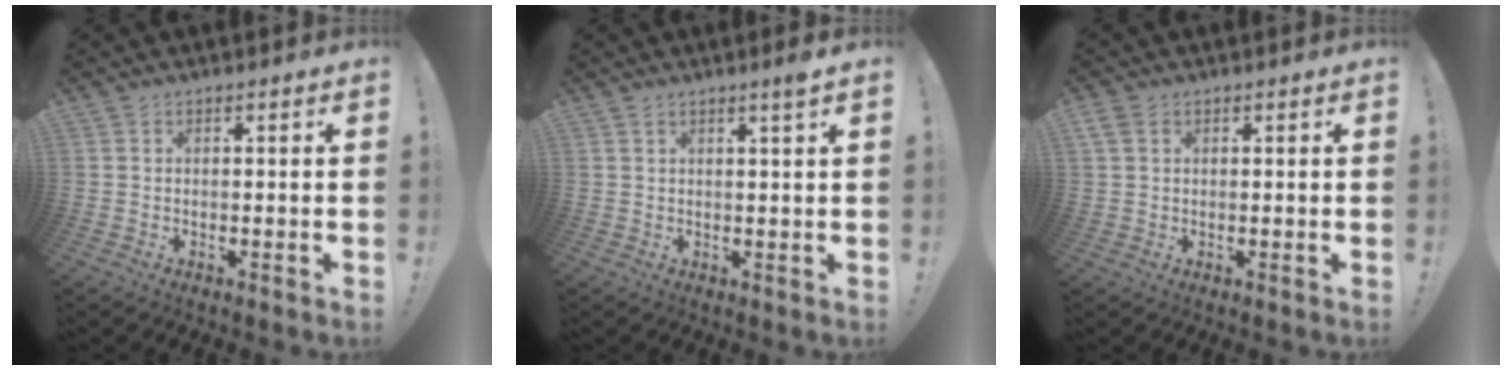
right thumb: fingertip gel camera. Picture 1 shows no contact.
{"total": 2.9, "force": [1.7, -0.4, 2.4], "torque": [-0.034, -0.011, 0.024]}
{"total": 3.1, "force": [1.6, 2.0, 1.7], "torque": [-0.028, 0.000, 0.032]}